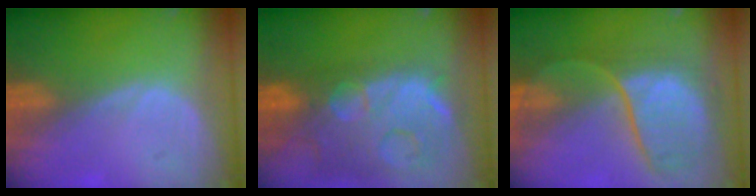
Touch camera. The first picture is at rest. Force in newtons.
{"total": 14.8, "press": 12.0, "slide": 8.7}
{"total": 9.8, "press": 9.1, "slide": 3.4}